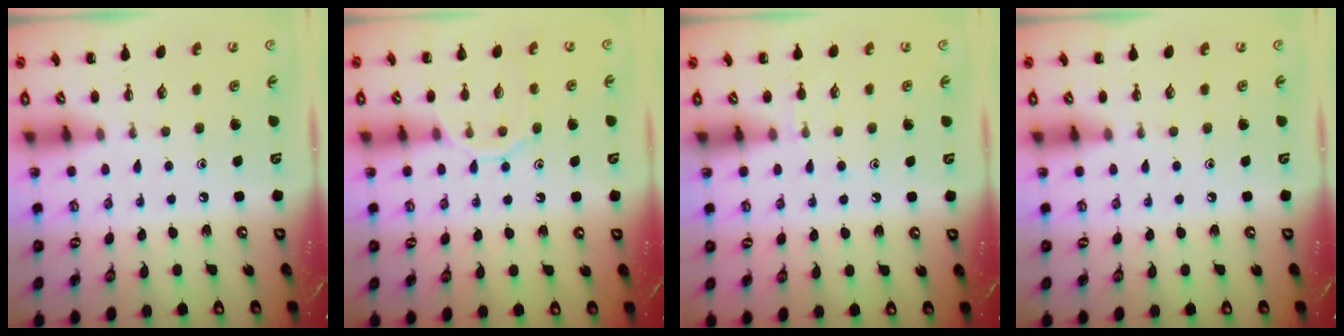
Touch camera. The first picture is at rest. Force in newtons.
{"total": 9.3, "press": 9.2, "slide": 1.4}
{"total": 4.3, "press": 3.9, "slide": 1.6}
{"total": 0.0}